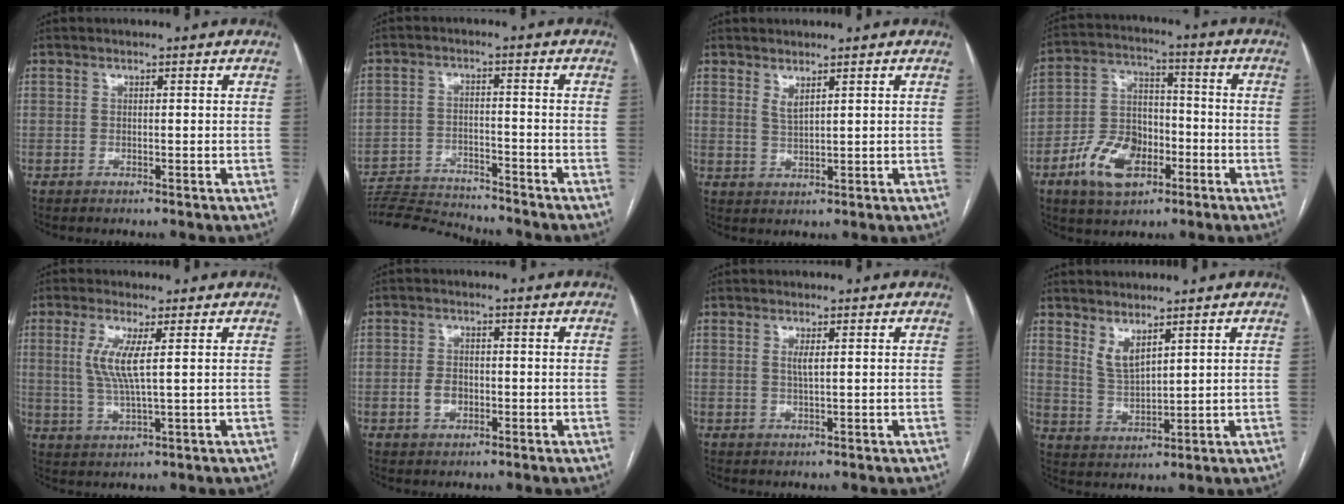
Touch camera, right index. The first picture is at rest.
{"total": 10.8, "force": [-10.7, 0.0, 1.7], "torque": [-0.028, 0.000, -0.179]}
{"total": 1.9, "force": [1.4, 0.2, 1.3], "torque": [-0.028, -0.010, 0.033]}
{"total": 11.4, "force": [-5.2, 6.7, 7.6], "torque": [-0.162, 0.015, -0.089]}
{"total": 5.9, "force": [1.5, 0.5, 5.7], "torque": [-0.129, -0.003, 0.032]}
{"total": 3.2, "force": [-0.9, 2.3, 2.1], "torque": [-0.040, 0.006, -0.013]}
{"total": 1.5, "force": [0.5, 0.1, 1.5], "torque": [-0.036, -0.002, 0.009]}
{"total": 4.3, "force": [3.1, 1.2, 2.7], "torque": [-0.060, -0.015, 0.071]}